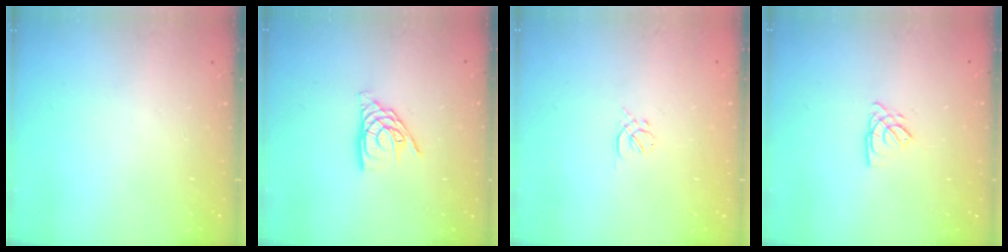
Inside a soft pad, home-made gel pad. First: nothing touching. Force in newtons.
{"total": 9.8, "press": 9.8, "slide": 0.9}
{"total": 1.0, "press": 0.9, "slide": 0.4}
{"total": 2.7, "press": 2.7, "slide": 0.3}